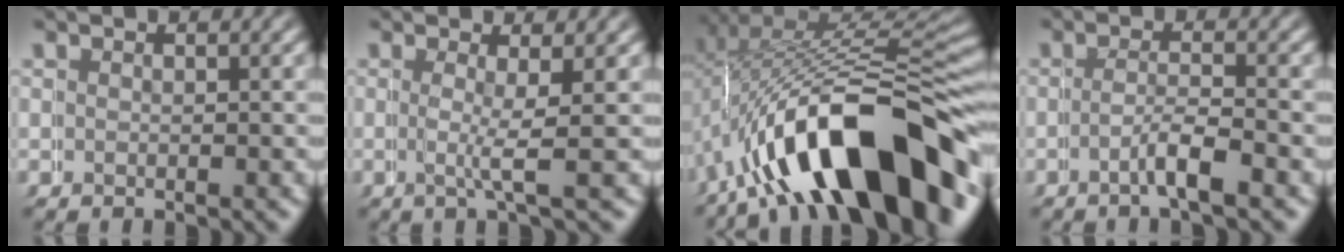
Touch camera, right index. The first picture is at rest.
{"total": 2.2, "force": [0.7, -1.3, 1.6], "torque": [-0.035, -0.008, 0.014]}
{"total": 14.9, "force": [-5.0, 6.9, 12.2], "torque": [-0.209, -0.025, -0.054]}
{"total": 1.8, "force": [-1.0, 0.2, 1.5], "torque": [-0.028, -0.005, -0.019]}